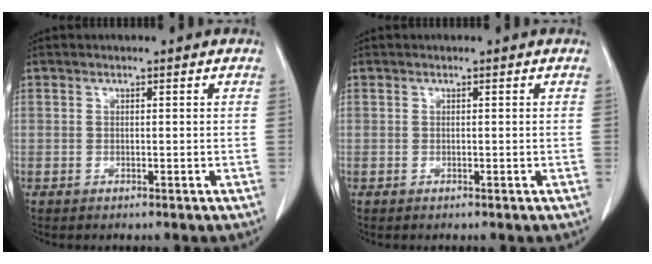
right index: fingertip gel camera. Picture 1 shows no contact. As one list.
[{"total": 0.0}]